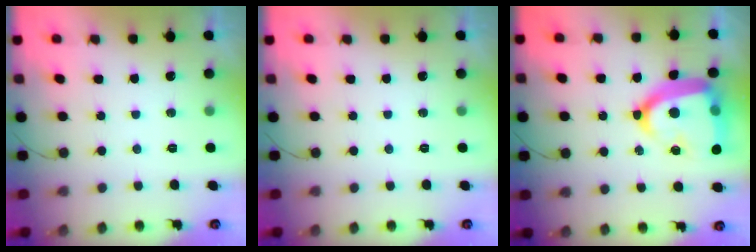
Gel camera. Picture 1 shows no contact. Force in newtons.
{"total": 0.0}
{"total": 21.8, "press": 21.7, "slide": 2.0}